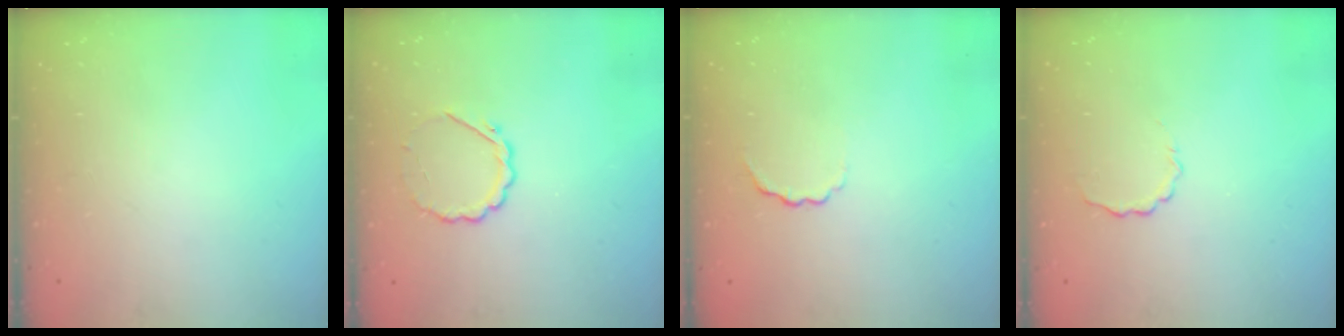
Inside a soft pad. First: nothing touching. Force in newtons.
{"total": 5.2, "press": 5.0, "slide": 1.4}
{"total": 2.1, "press": 2.0, "slide": 0.8}
{"total": 2.6, "press": 2.5, "slide": 0.8}